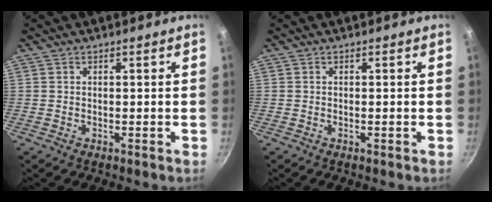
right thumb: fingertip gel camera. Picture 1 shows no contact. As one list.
[{"total": 0.0}]